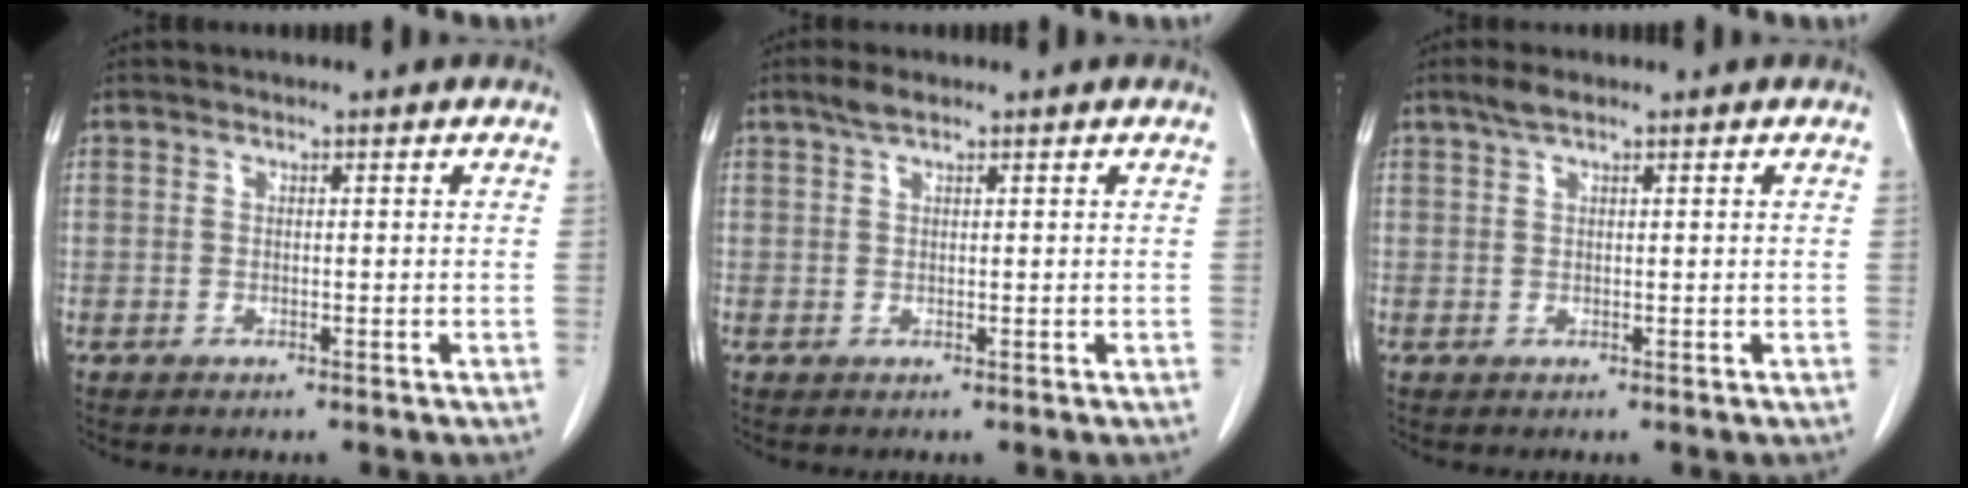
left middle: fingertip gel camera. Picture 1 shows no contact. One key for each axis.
{"total": 1.8, "fx": 1.3, "fy": 0.3, "fz": 1.2, "tx": -0.031, "ty": 0.006, "tz": 0.028}
{"total": 1.8, "fx": 1.3, "fy": 0.2, "fz": 1.3, "tx": -0.033, "ty": 0.008, "tz": 0.028}